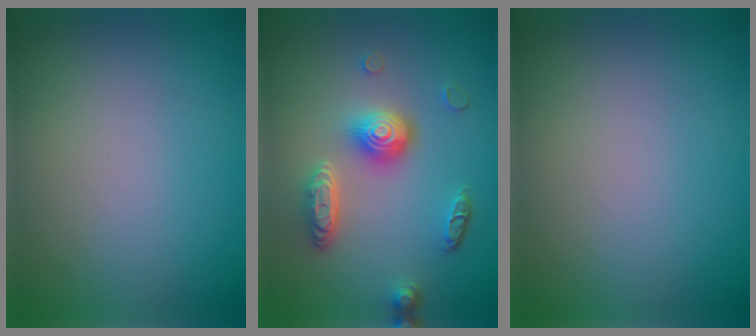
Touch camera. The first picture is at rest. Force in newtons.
{"total": 4.7, "press": 3.7, "slide": 3.0}
{"total": 0.0}